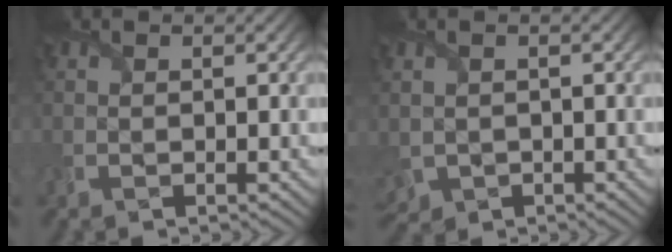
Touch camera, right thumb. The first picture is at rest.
{"total": 3.2, "force": [-0.5, 2.5, 2.0], "torque": [-0.064, -0.015, -0.007]}